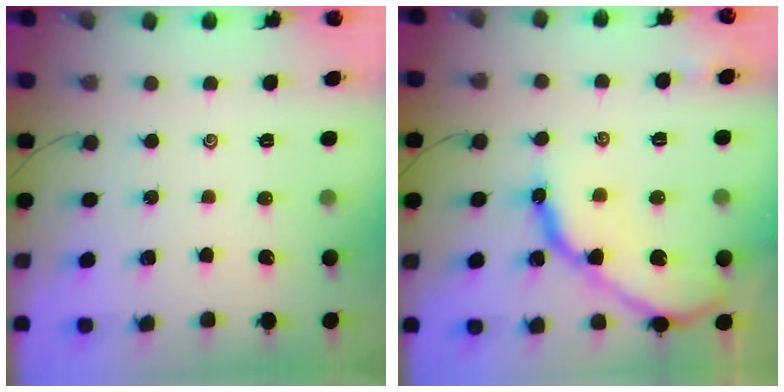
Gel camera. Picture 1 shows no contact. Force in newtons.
{"total": 13.3, "press": 13.3, "slide": 1.3}